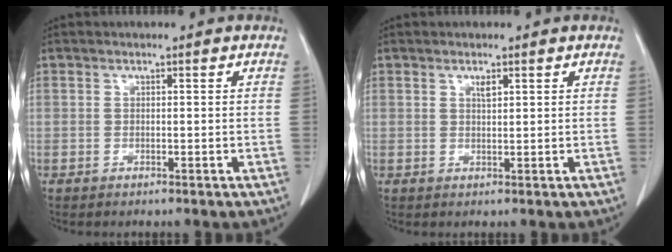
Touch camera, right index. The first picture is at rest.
{"total": 1.1, "force": [0.6, 0.3, 0.8], "torque": [-0.019, -0.002, 0.013]}